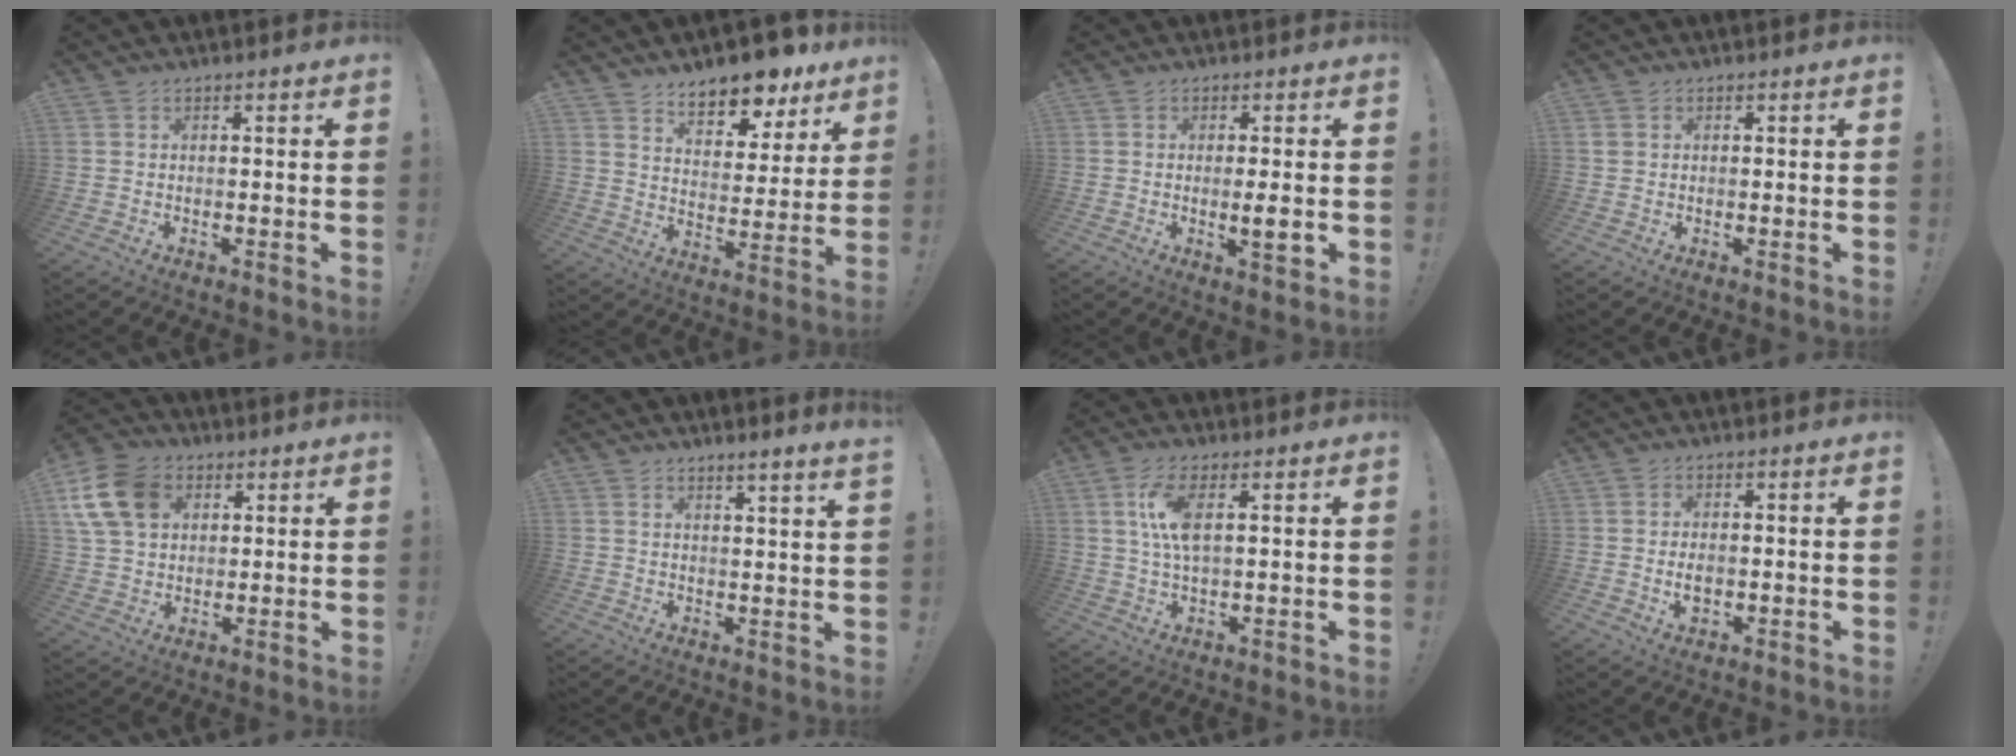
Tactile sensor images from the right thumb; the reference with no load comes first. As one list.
[{"total": 12.5, "force": [10.2, 4.9, 5.2], "torque": [-0.070, -0.081, 0.178]}, {"total": 4.6, "force": [-0.6, 0.5, 4.6], "torque": [-0.062, -0.010, -0.011]}, {"total": 1.3, "force": [0.5, 1.1, 0.3], "torque": [-0.013, 0.008, 0.010]}, {"total": 14.4, "force": [5.3, 10.7, 7.9], "torque": [-0.151, -0.017, 0.107]}, {"total": 3.7, "force": [2.9, -0.9, 2.3], "torque": [-0.024, -0.028, 0.044]}, {"total": 8.5, "force": [2.2, 2.9, 7.7], "torque": [-0.157, -0.005, 0.036]}, {"total": 3.2, "force": [-0.5, 1.9, 2.5], "torque": [-0.035, -0.004, -0.012]}]